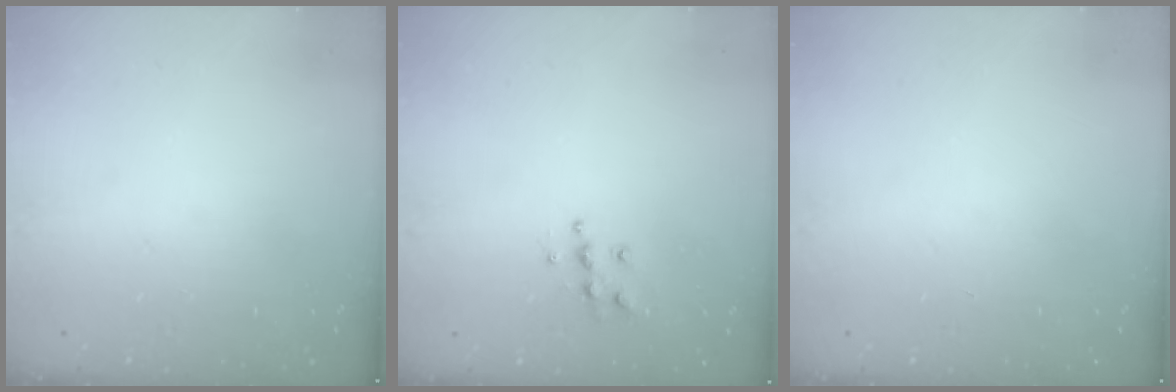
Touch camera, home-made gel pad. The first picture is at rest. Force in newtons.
{"total": 6.4, "press": 6.4, "slide": 0.6}
{"total": 0.0}